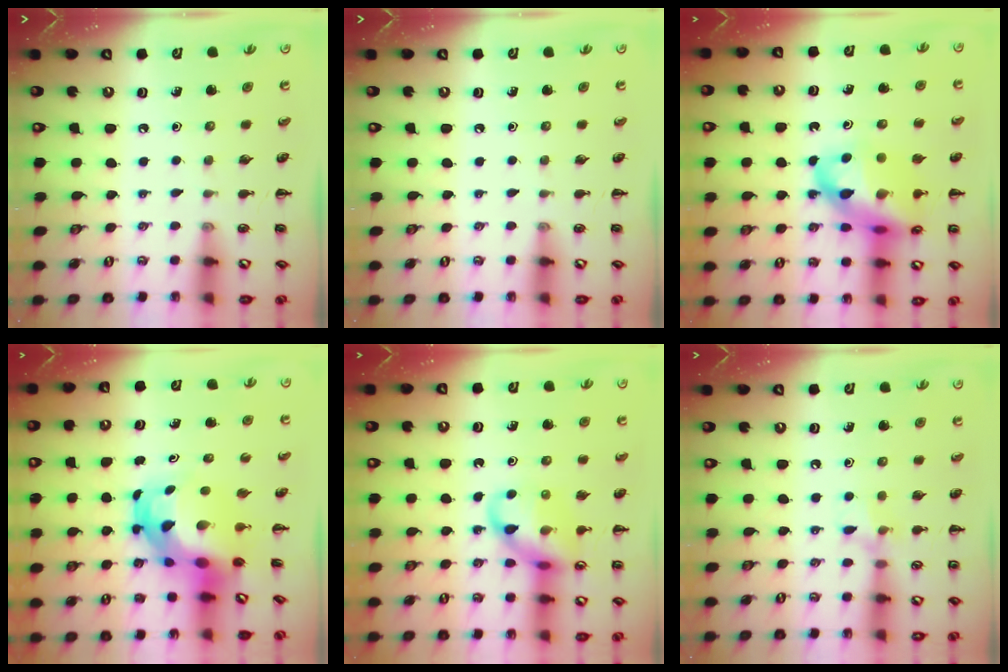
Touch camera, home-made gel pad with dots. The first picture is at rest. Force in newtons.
{"total": 0.0}
{"total": 19.8, "press": 19.4, "slide": 3.9}
{"total": 6.9, "press": 6.7, "slide": 1.8}
{"total": 12.5, "press": 12.5, "slide": 1.2}
{"total": 6.9, "press": 6.7, "slide": 1.7}